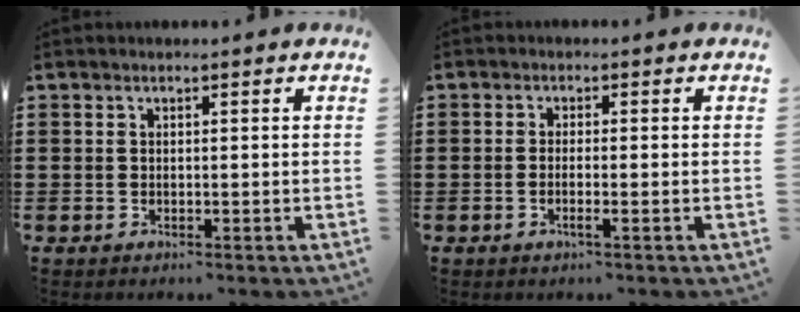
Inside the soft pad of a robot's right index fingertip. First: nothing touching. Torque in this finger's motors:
{"motor_torque": [0.83, 1.31, -0.01, -0.01]}